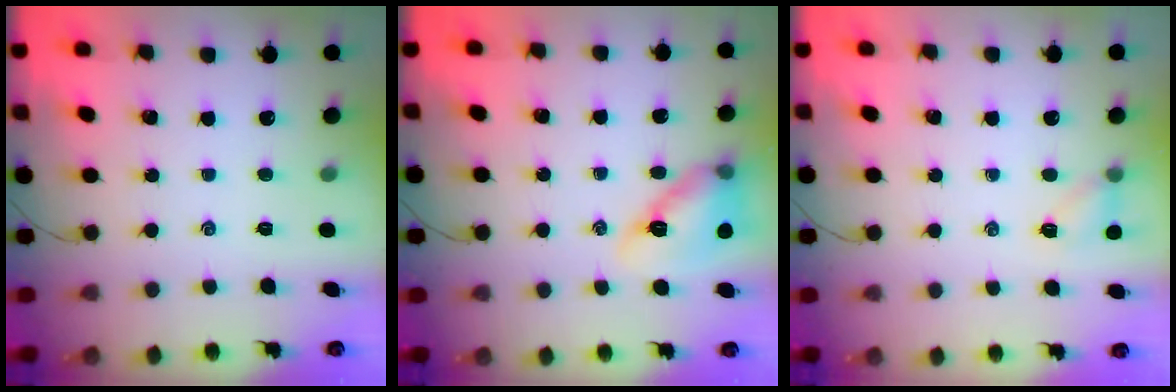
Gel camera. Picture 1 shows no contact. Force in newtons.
{"total": 13.7, "press": 13.2, "slide": 3.5}
{"total": 6.0, "press": 5.8, "slide": 1.5}